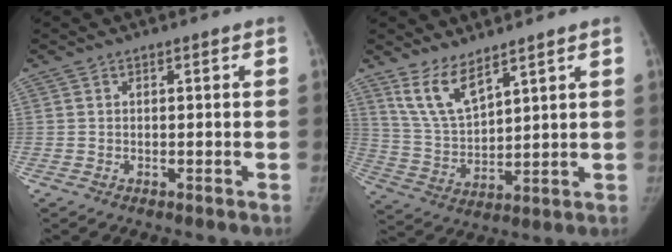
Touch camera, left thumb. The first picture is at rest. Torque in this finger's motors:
{"motor_torque": [0.35, 0.02, 0.96, -0.75, 0.04]}